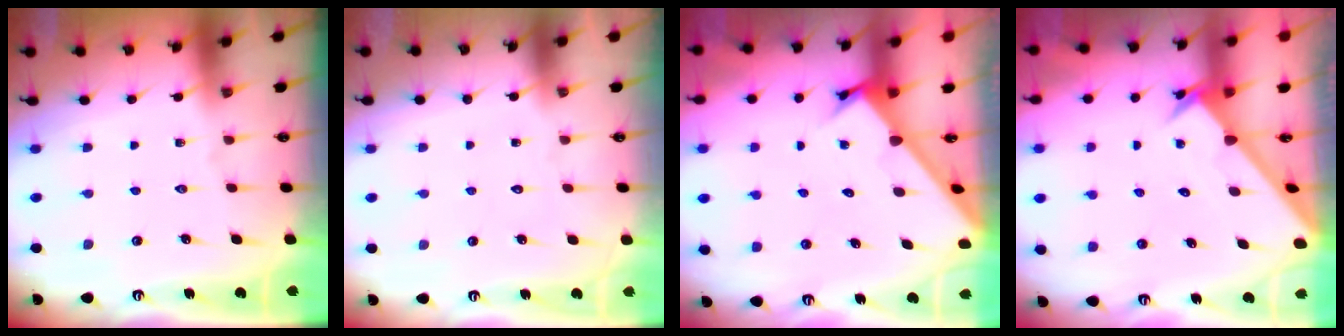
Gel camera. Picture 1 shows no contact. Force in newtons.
{"total": 1.6, "press": 1.6, "slide": 0.0}
{"total": 2.4, "press": 2.4, "slide": 0.2}
{"total": 2.4, "press": 2.4, "slide": 0.2}